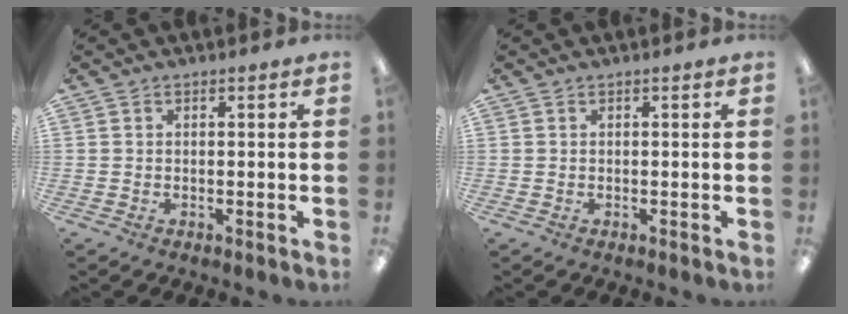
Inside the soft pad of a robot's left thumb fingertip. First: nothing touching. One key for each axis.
{"total": 0.0}